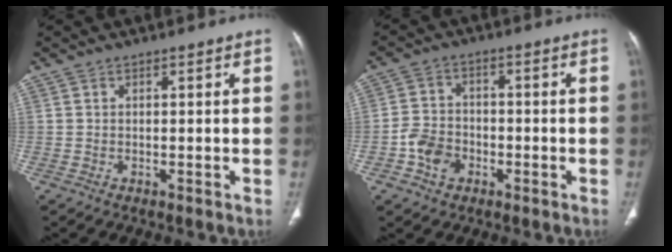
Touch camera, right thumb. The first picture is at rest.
{"total": 6.1, "force": [-2.5, 4.7, 3.0], "torque": [-0.038, 0.022, -0.047]}